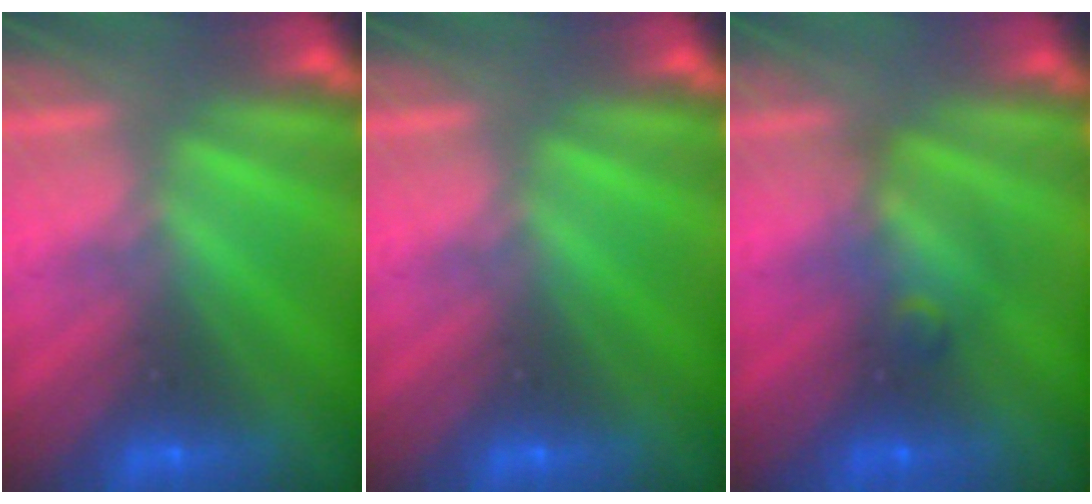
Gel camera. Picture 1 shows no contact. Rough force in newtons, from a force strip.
{"total": 0.0}
{"total": 2.4}